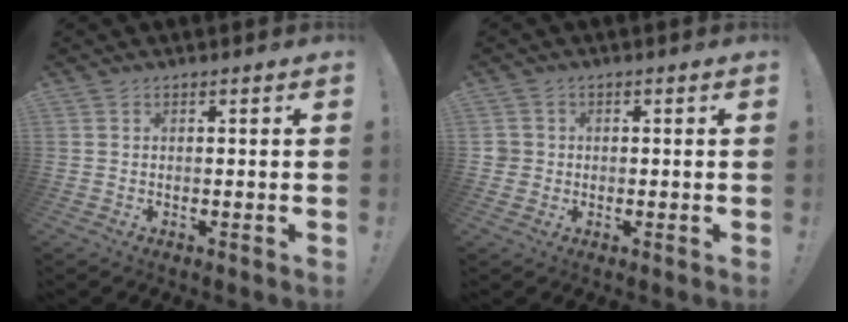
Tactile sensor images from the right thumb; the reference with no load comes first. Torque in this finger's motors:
{"motor_torque": [0.09, 0.32, 0.12, -0.46, 0.04]}